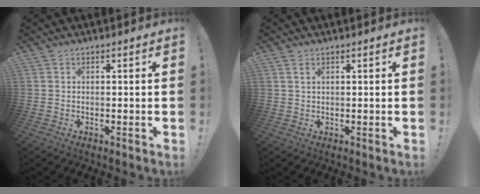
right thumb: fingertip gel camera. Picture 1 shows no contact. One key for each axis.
{"total": 1.5, "fx": 0.8, "fy": 0.6, "fz": 1.2, "tx": -0.019, "ty": -0.001, "tz": 0.013}